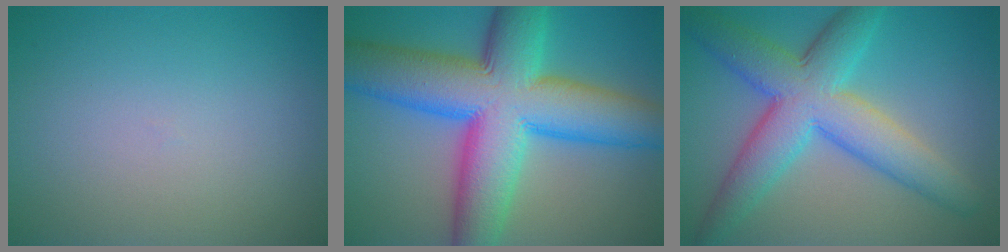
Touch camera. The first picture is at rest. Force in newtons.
{"total": 14.9, "press": 14.9, "slide": 0.3}
{"total": 8.7, "press": 8.7, "slide": 0.2}